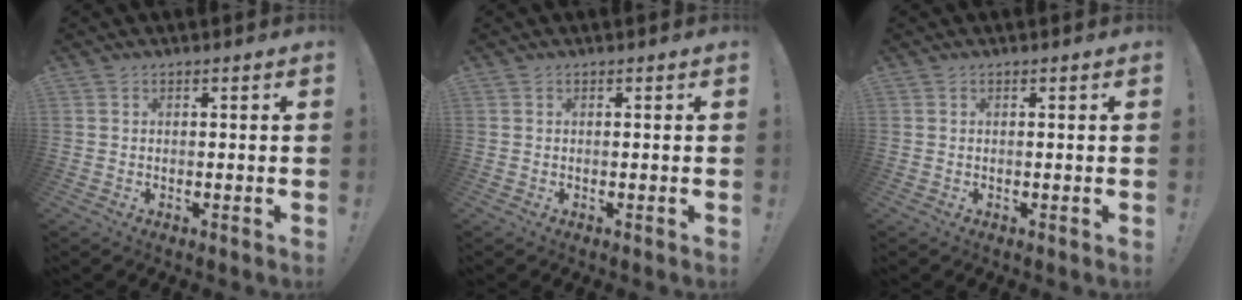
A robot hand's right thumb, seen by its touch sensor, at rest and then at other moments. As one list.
[{"total": 0.0}, {"total": 0.0}]